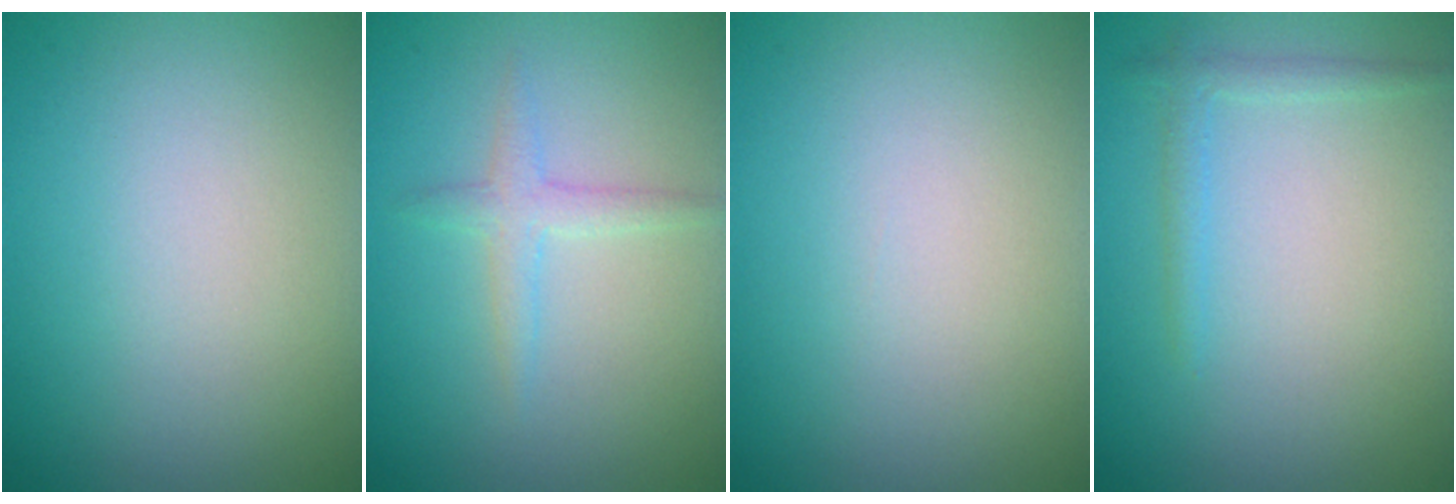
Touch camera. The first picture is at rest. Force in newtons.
{"total": 1.7, "press": 1.7, "slide": 0.1}
{"total": 0.0}
{"total": 1.3, "press": 1.3, "slide": 0.1}